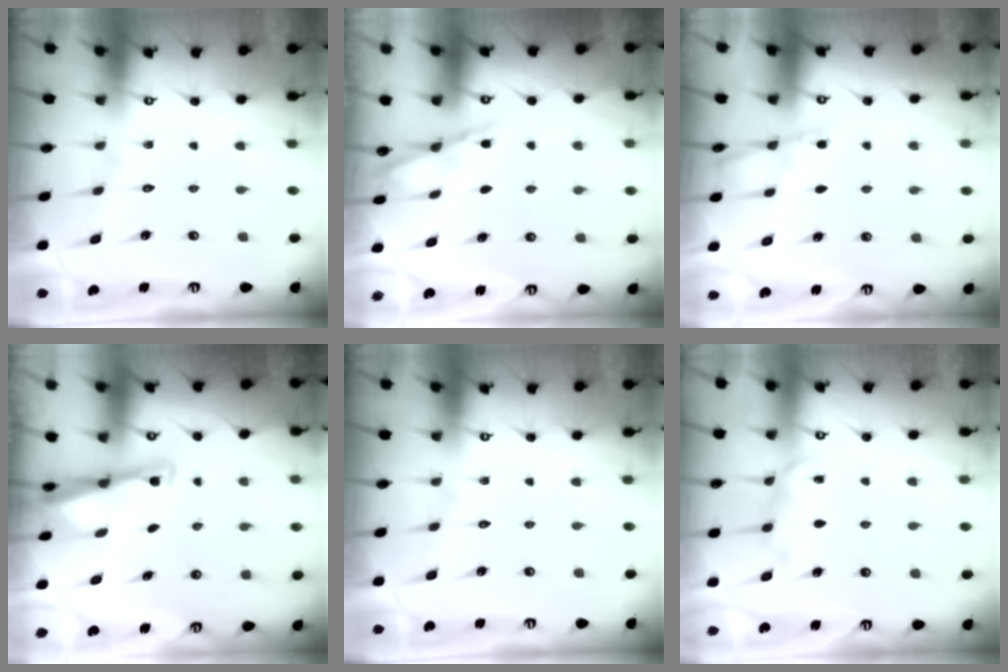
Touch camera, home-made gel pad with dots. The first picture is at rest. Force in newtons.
{"total": 4.1, "press": 4.0, "slide": 0.6}
{"total": 3.3, "press": 3.2, "slide": 0.4}
{"total": 2.5, "press": 2.5, "slide": 0.3}
{"total": 0.0}
{"total": 6.7, "press": 6.6, "slide": 0.7}